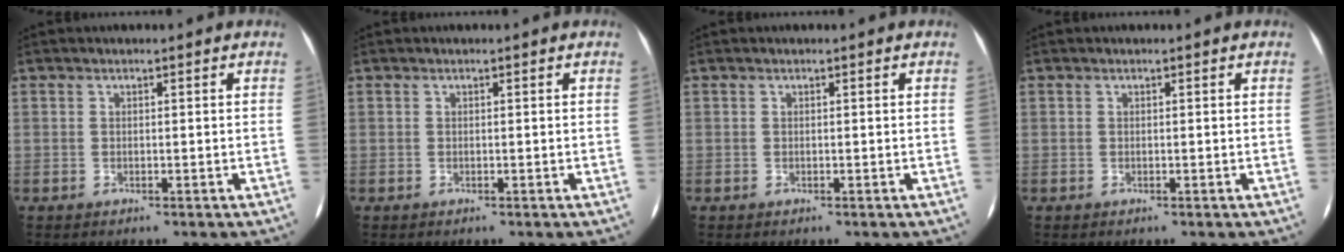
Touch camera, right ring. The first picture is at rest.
{"total": 0.0}
{"total": 0.0}
{"total": 0.0}